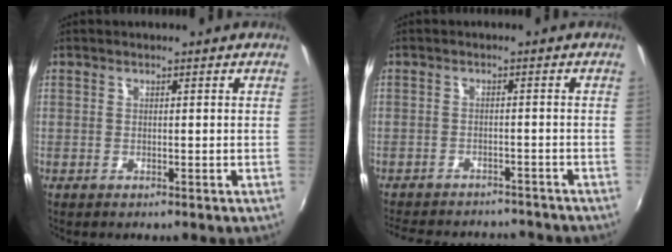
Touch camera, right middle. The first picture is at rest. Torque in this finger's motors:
{"motor_torque": [0.96, -1.18, 0.10, 0.06]}